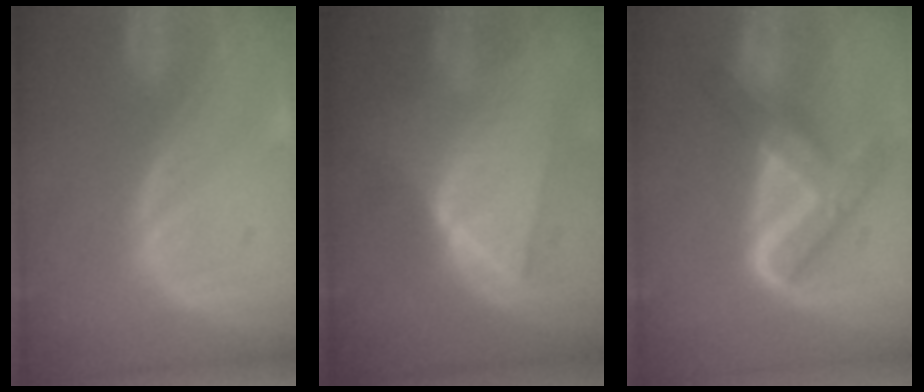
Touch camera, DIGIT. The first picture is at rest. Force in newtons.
{"total": 9.2, "press": 9.2, "slide": 0.5}
{"total": 8.1, "press": 8.1, "slide": 0.7}